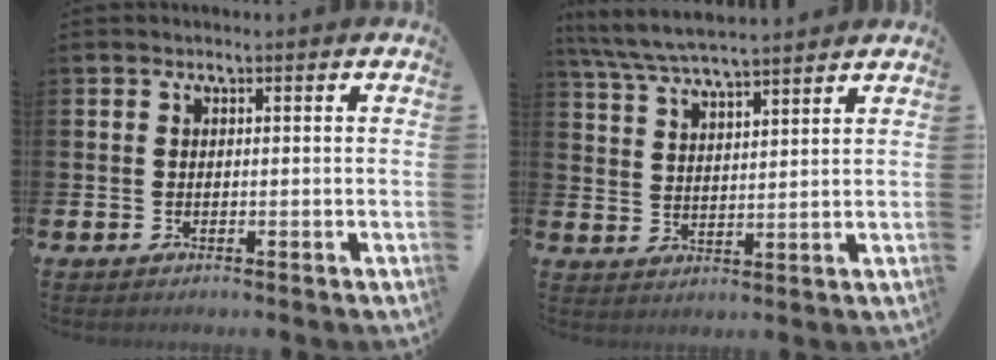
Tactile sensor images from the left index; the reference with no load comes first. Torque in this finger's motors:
{"motor_torque": [0.91, -1.23, 0.71, 0.21]}